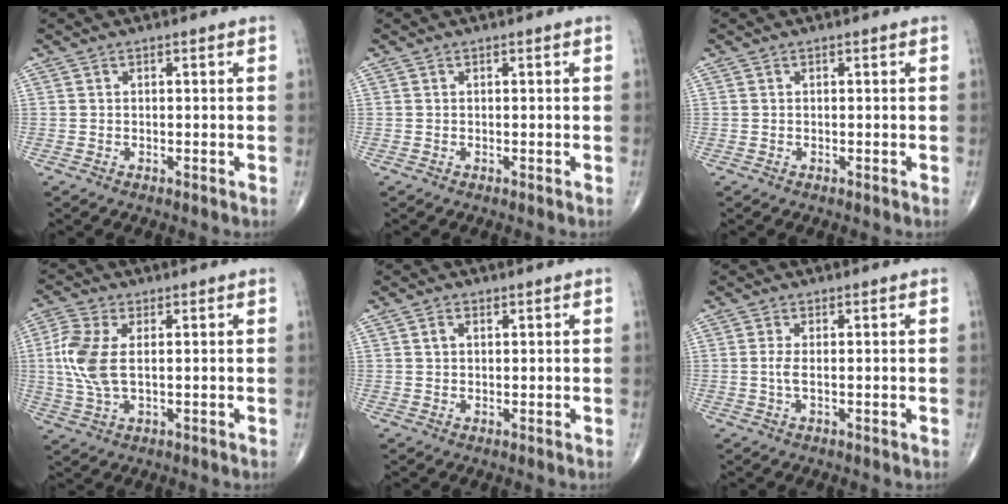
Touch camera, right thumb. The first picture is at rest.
{"total": 0.0}
{"total": 0.0}
{"total": 8.7, "force": [1.0, 4.5, 7.4], "torque": [-0.184, 0.003, 0.021]}
{"total": 1.7, "force": [0.8, 1.2, 1.0], "torque": [-0.018, 0.001, 0.014]}
{"total": 1.8, "force": [0.1, 0.4, 1.8], "torque": [-0.048, -0.004, 0.002]}